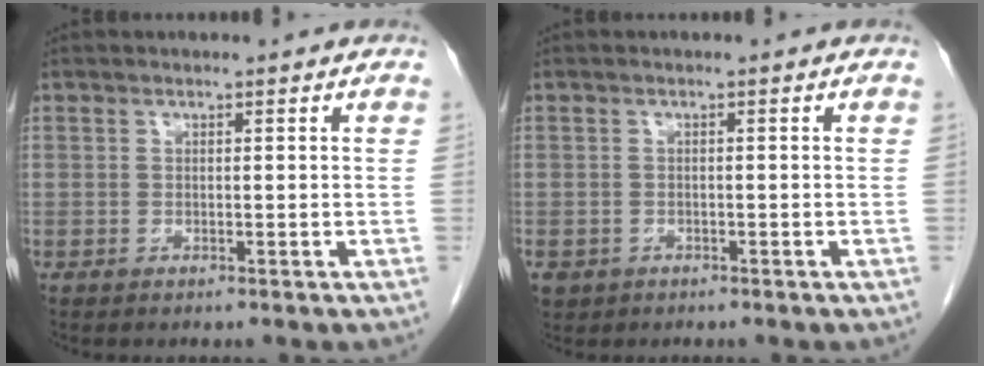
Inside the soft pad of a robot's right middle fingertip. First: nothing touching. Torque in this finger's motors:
{"motor_torque": [1.00, -0.63, 0.61, 0.14]}